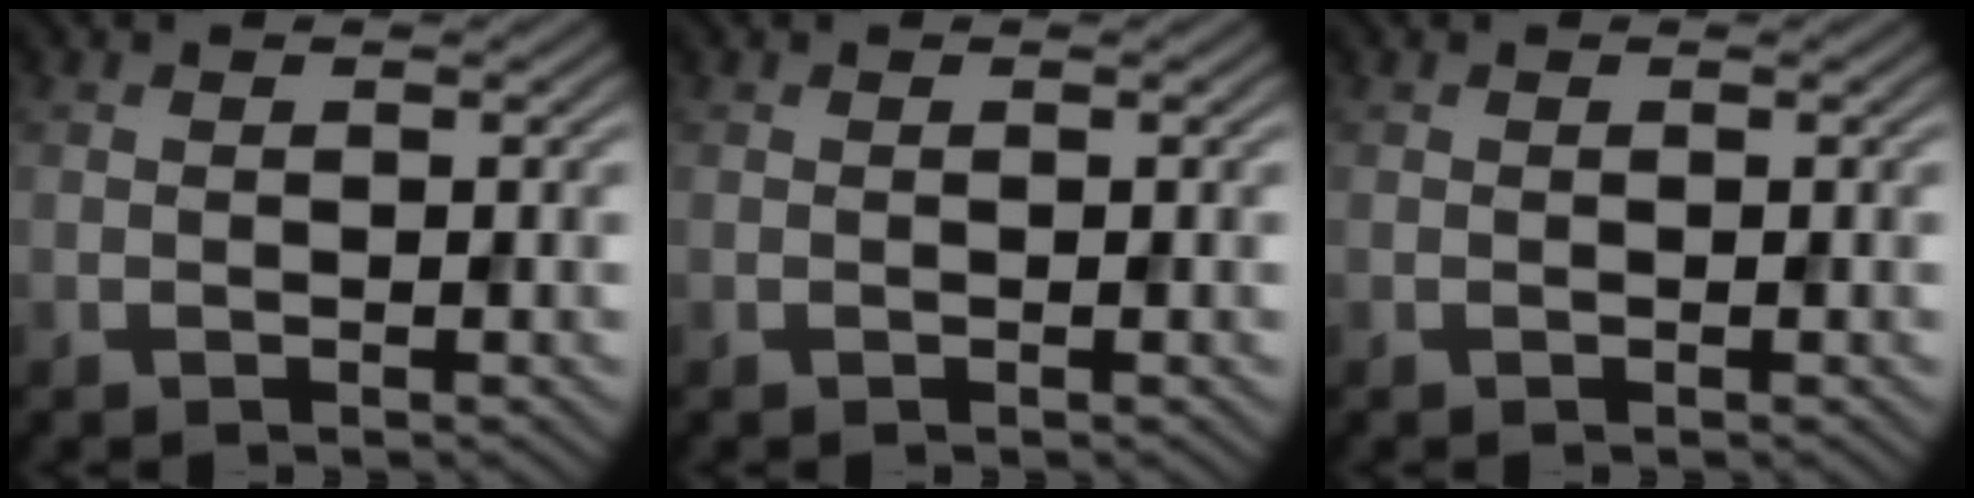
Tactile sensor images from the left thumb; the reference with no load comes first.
{"total": 0.0}
{"total": 0.0}